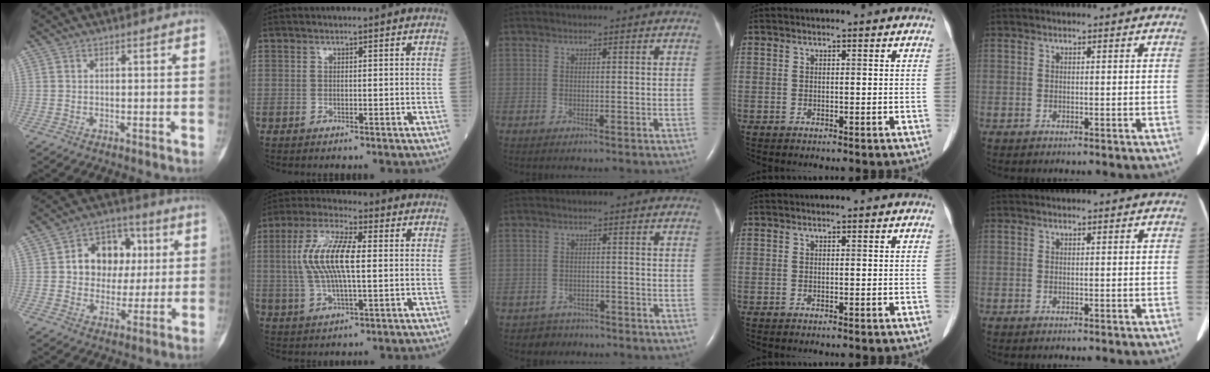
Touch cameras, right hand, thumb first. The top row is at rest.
{"thumb": {"total": 12.9, "force": [2.4, 10.2, 7.6], "torque": [-0.057, 0.013, 0.038]}, "index": {"total": 11.2, "force": [1.1, 2.8, 10.8], "torque": [-0.230, 0.011, 0.020]}, "middle": {"total": 3.1, "force": [-2.3, 1.9, -0.7], "torque": [0.008, 0.008, -0.038]}}